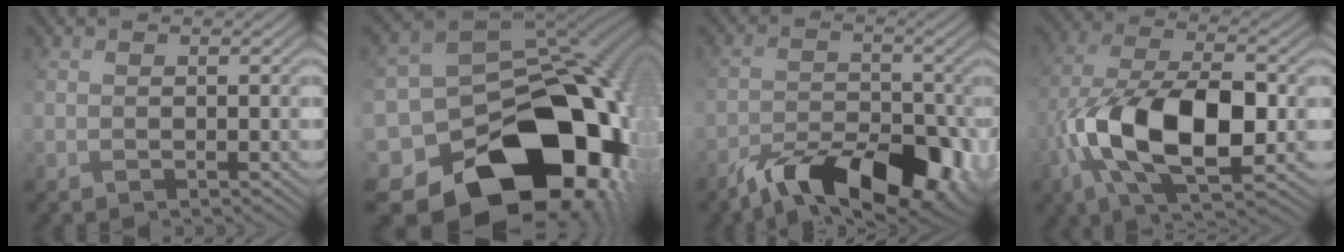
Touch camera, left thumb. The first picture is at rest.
{"total": 20.5, "force": [-9.9, 14.5, 10.8], "torque": [-0.195, -0.035, -0.139]}
{"total": 11.6, "force": [-7.9, 4.8, 7.1], "torque": [-0.107, -0.012, -0.129]}
{"total": 14.4, "force": [-3.6, 6.8, 12.2], "torque": [-0.246, -0.014, -0.074]}